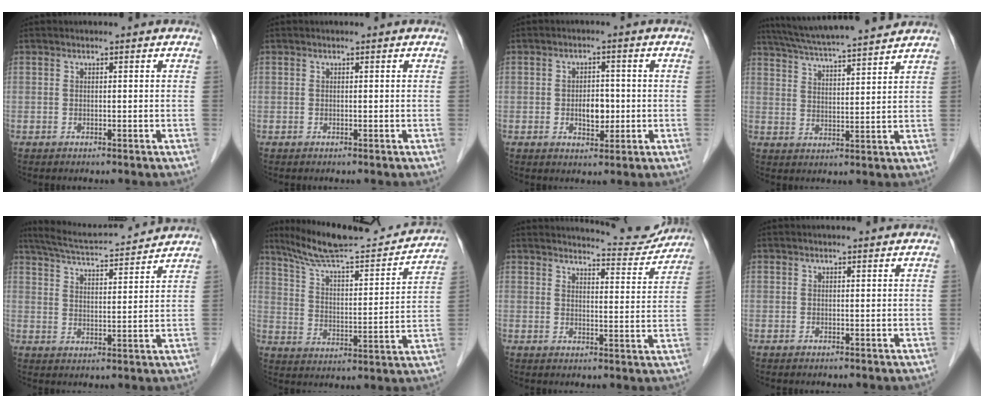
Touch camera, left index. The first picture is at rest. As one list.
[{"total": 0.0}, {"total": 3.9, "force": [-0.6, 2.3, 3.1], "torque": [-0.048, 0.004, -0.005]}, {"total": 16.5, "force": [14.8, 0.7, 7.2], "torque": [-0.132, 0.030, 0.227]}, {"total": 14.9, "force": [14.0, 1.2, 5.1], "torque": [-0.094, 0.026, 0.210]}, {"total": 21.3, "force": [19.6, 2.0, 8.0], "torque": [-0.129, -0.013, 0.285]}, {"total": 10.8, "force": [10.6, 1.1, 1.7], "torque": [-0.017, -0.017, 0.123]}, {"total": 1.9, "force": [1.9, 0.0, 0.5], "torque": [-0.008, 0.010, 0.024]}]